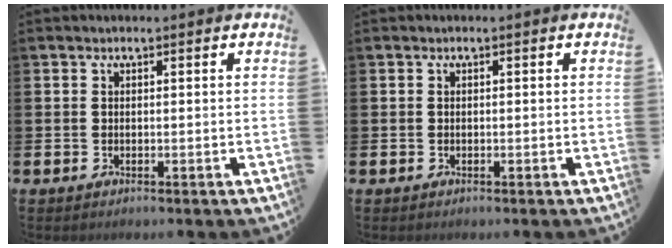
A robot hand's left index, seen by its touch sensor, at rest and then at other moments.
{"total": 0.0}